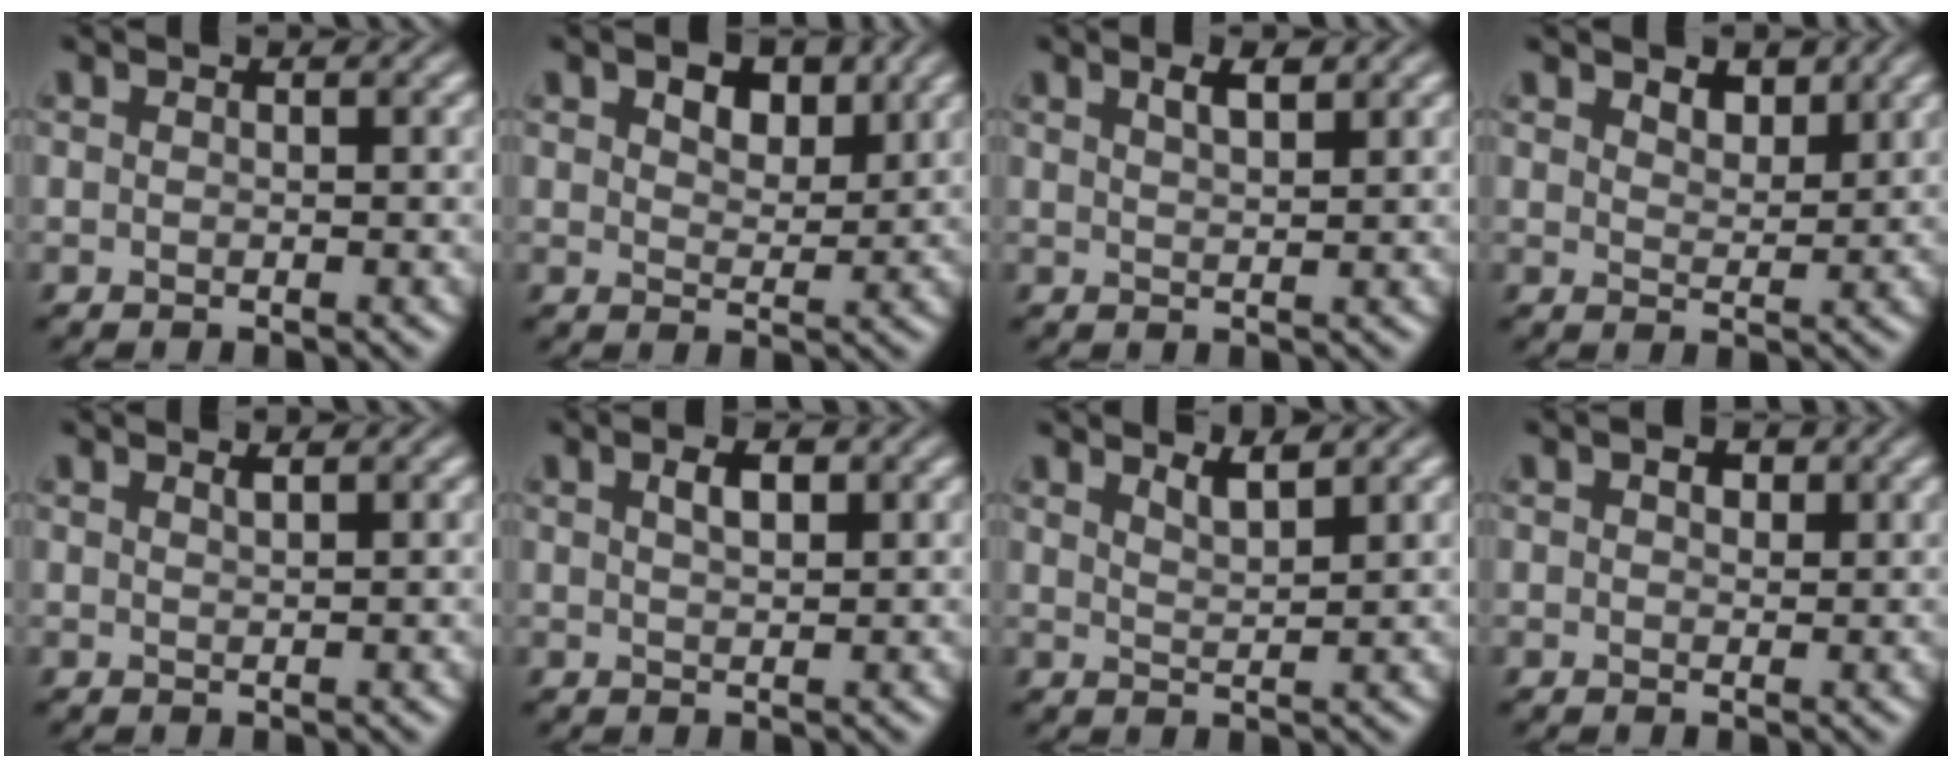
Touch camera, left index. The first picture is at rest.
{"total": 3.8, "force": [2.0, 2.2, 2.3], "torque": [-0.037, 0.001, 0.028]}
{"total": 1.8, "force": [1.3, 0.5, 1.2], "torque": [-0.019, 0.003, 0.023]}
{"total": 2.0, "force": [1.5, 1.0, 0.9], "torque": [-0.020, -0.004, 0.028]}
{"total": 0.8, "force": [0.6, 0.2, 0.4], "torque": [-0.002, 0.001, 0.010]}
{"total": 2.0, "force": [0.9, 0.8, 1.5], "torque": [-0.028, 0.004, 0.017]}
{"total": 2.1, "force": [1.6, 0.5, 1.2], "torque": [-0.014, 0.002, 0.027]}
{"total": 1.4, "force": [0.5, 1.0, 0.9], "torque": [-0.012, 0.003, 0.007]}